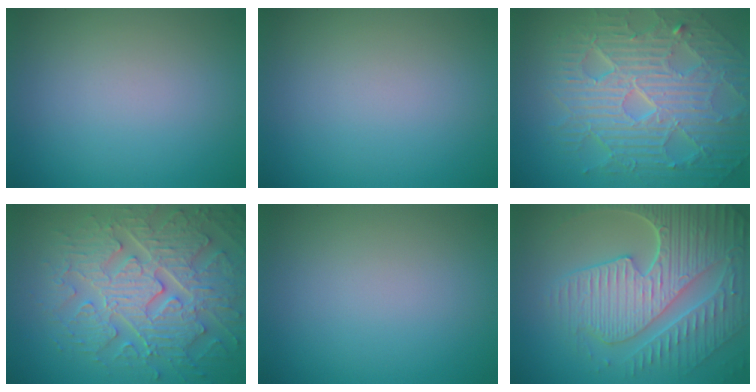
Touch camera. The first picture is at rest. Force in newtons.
{"total": 0.0}
{"total": 10.3, "press": 6.7, "slide": 7.8}
{"total": 8.0, "press": 6.5, "slide": 4.7}
{"total": 0.0}
{"total": 9.1, "press": 6.5, "slide": 6.3}